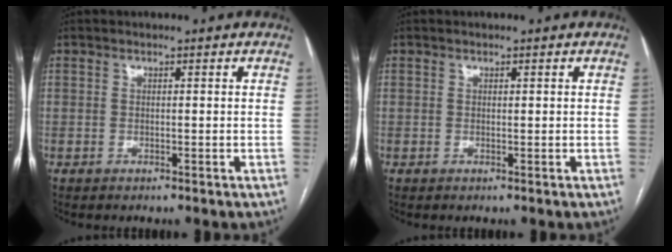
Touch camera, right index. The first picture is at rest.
{"total": 0.0}